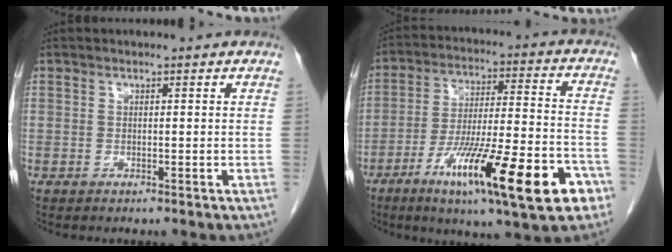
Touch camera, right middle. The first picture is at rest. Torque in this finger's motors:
{"motor_torque": [1.14, -0.99, 0.48, 0.21]}